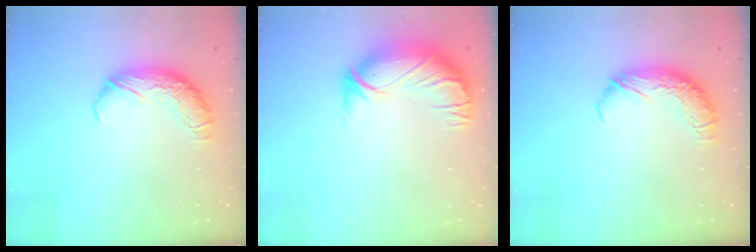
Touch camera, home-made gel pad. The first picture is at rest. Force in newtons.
{"total": 2.9, "press": 0.3, "slide": 2.9}
{"total": 0.0}